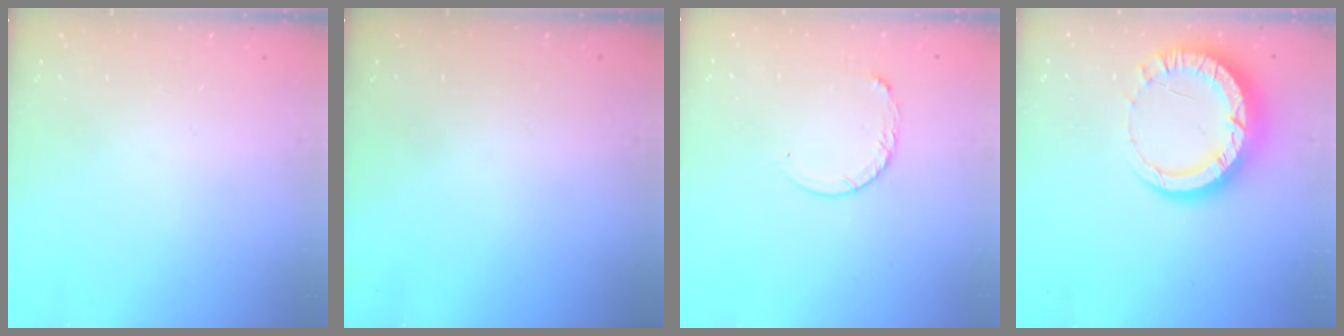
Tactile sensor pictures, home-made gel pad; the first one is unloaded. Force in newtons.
{"total": 0.0}
{"total": 5.7, "press": 5.7, "slide": 0.6}
{"total": 12.8, "press": 12.8, "slide": 1.2}